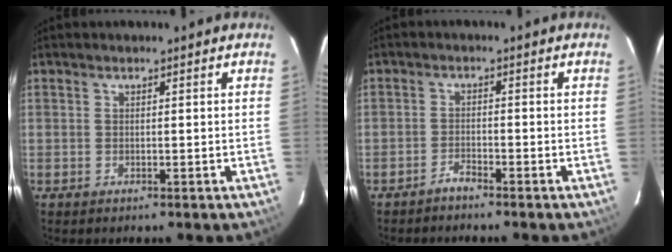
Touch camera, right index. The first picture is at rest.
{"total": 1.8, "force": [-1.8, 0.0, 0.4], "torque": [-0.019, 0.001, -0.034]}